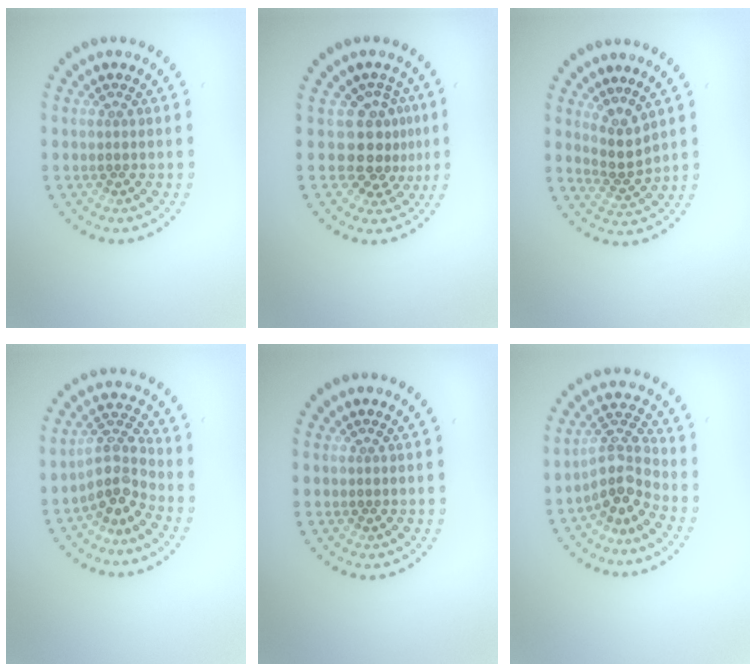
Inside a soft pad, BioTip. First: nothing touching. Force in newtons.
{"total": 3.5, "press": 2.6, "slide": 2.4}
{"total": 2.5, "press": 1.7, "slide": 1.8}
{"total": 3.7, "press": 2.7, "slide": 2.6}
{"total": 0.0}
{"total": 3.9, "press": 2.8, "slide": 2.7}